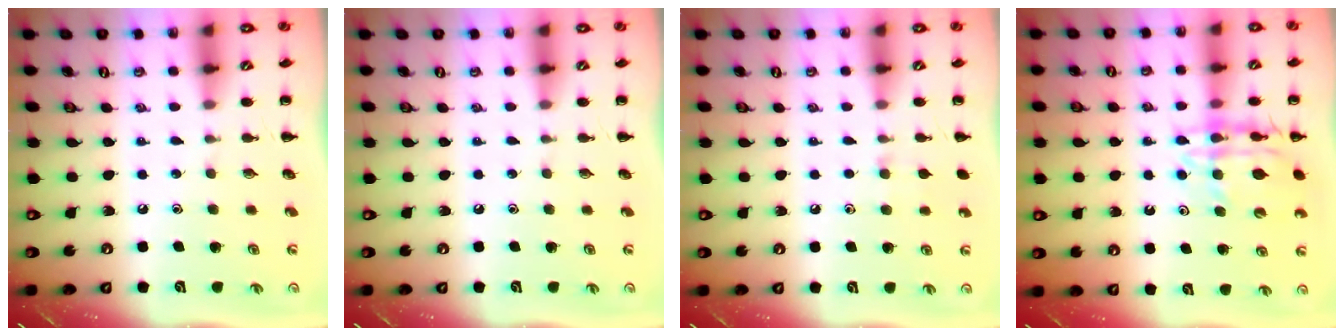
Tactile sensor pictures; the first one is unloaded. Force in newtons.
{"total": 0.0}
{"total": 5.5, "press": 5.1, "slide": 2.0}
{"total": 14.1, "press": 13.8, "slide": 2.8}